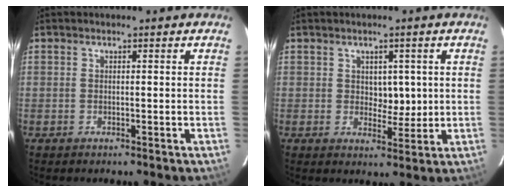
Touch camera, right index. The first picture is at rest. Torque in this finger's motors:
{"motor_torque": [-0.12, -0.12, -0.06, 0.00]}